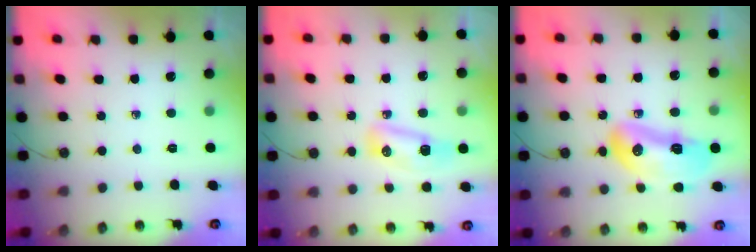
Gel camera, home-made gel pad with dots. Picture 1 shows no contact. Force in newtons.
{"total": 8.2, "press": 8.2, "slide": 0.9}
{"total": 14.0, "press": 13.9, "slide": 1.7}